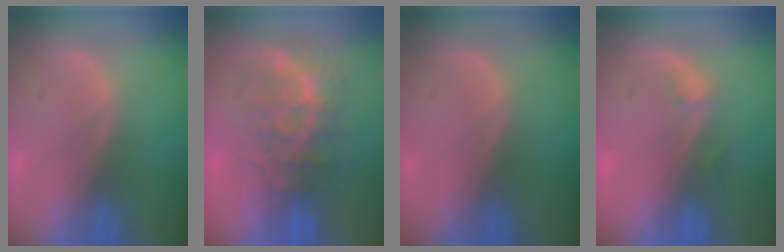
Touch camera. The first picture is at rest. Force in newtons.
{"total": 9.0, "press": 7.6, "slide": 4.7}
{"total": 0.0}
{"total": 1.1, "press": 1.1, "slide": 0.2}